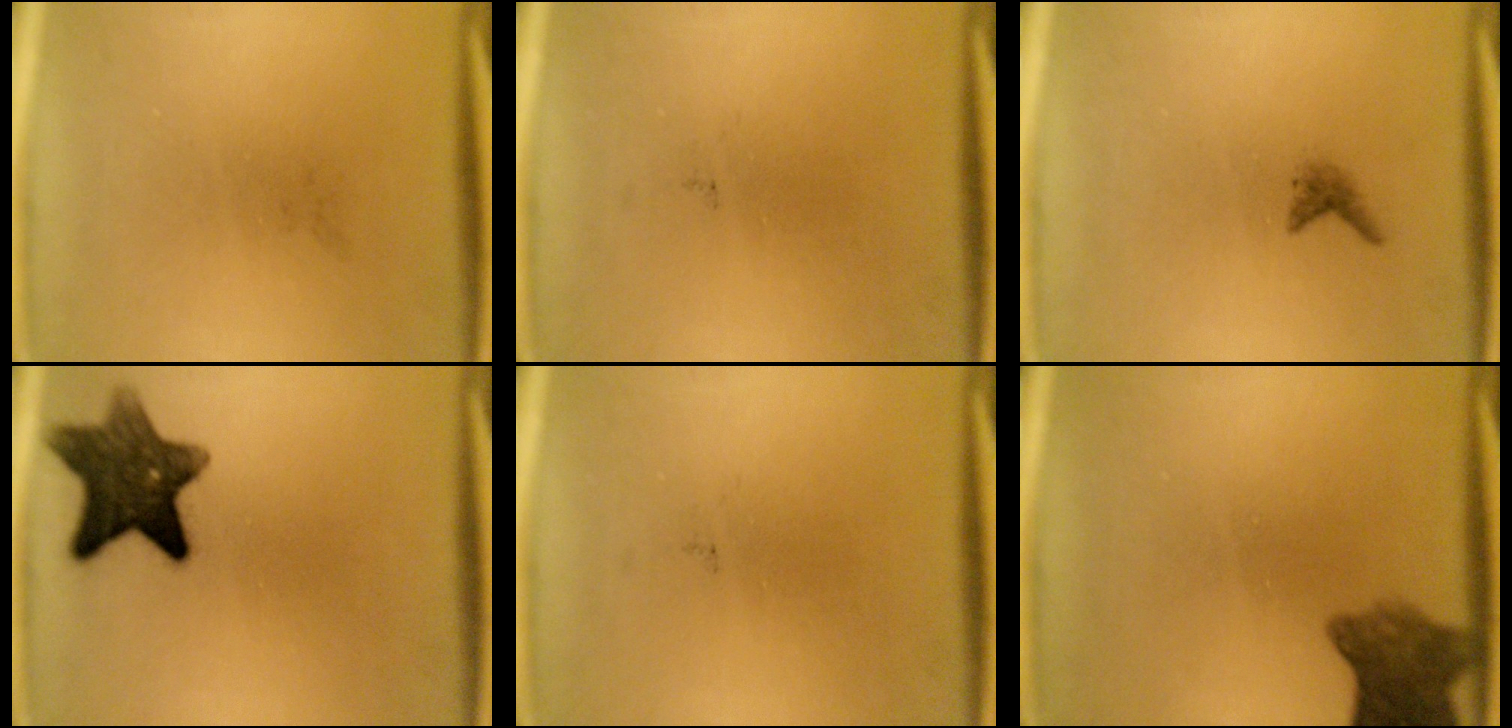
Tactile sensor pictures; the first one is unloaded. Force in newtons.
{"total": 0.0}
{"total": 1.0}
{"total": 10.7}
{"total": 0.0}
{"total": 7.0}